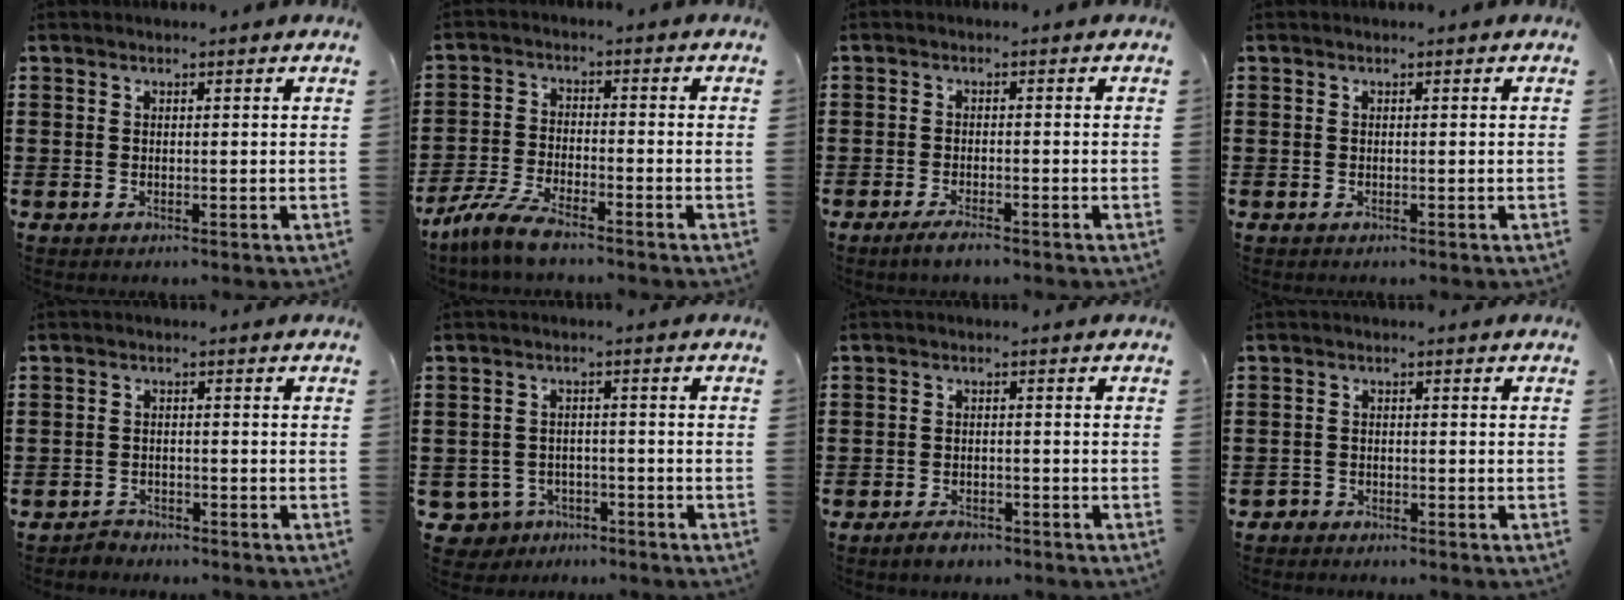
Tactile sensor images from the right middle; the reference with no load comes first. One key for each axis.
{"total": 5.8, "fx": -5.1, "fy": 0.6, "fz": 2.8, "tx": -0.073, "ty": -0.008, "tz": -0.101}
{"total": 2.1, "fx": -1.7, "fy": 0.2, "fz": 1.2, "tx": -0.028, "ty": -0.001, "tz": -0.032}
{"total": 0.0}
{"total": 1.9, "fx": -1.8, "fy": 0.5, "fz": -0.1, "tx": -0.004, "ty": 0.002, "tz": -0.039}
{"total": 3.5, "fx": -3.1, "fy": 1.6, "fz": 0.5, "tx": -0.040, "ty": -0.004, "tz": -0.070}
{"total": 2.1, "fx": -1.9, "fy": 0.7, "fz": 0.7, "tx": -0.015, "ty": 0.002, "tz": -0.037}
{"total": 1.9, "fx": -1.8, "fy": 0.5, "fz": -0.2, "tx": -0.003, "ty": -0.001, "tz": -0.041}